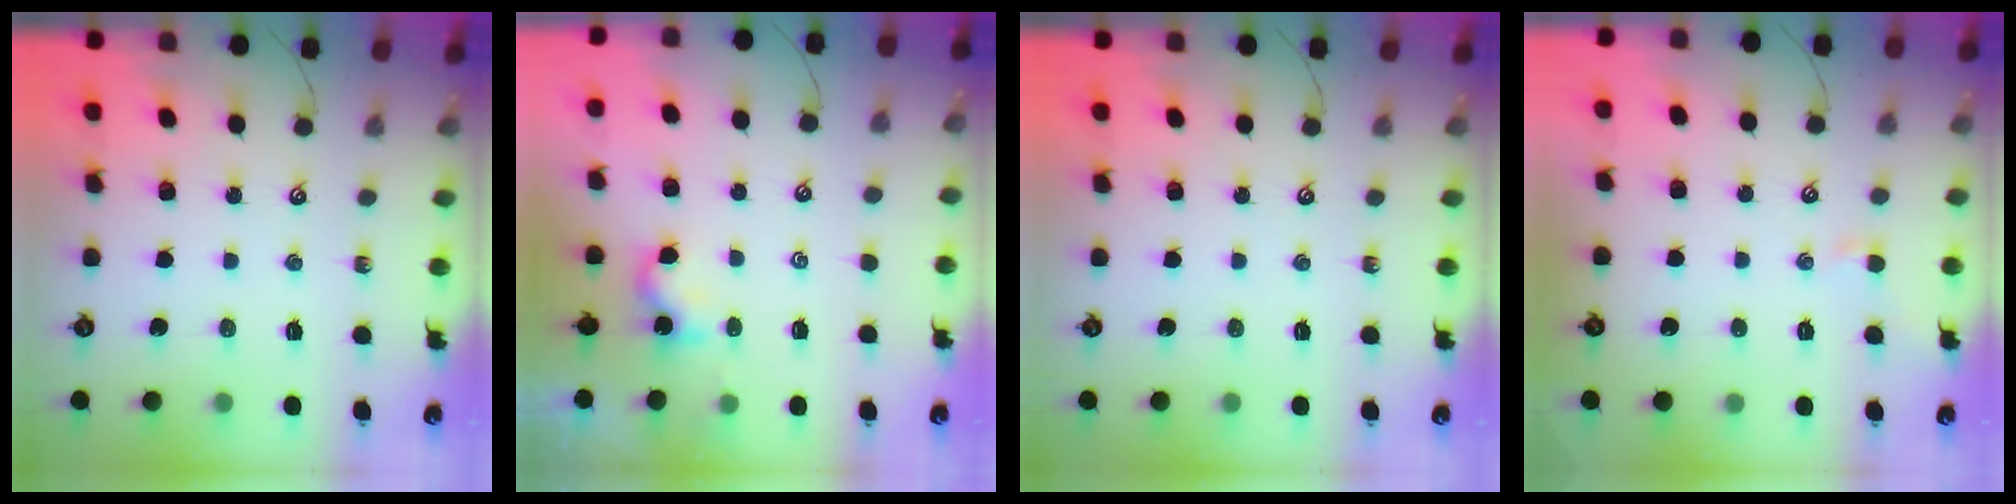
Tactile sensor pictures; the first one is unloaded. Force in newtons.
{"total": 1.2, "press": 1.1, "slide": 0.1}
{"total": 0.0}
{"total": 0.7, "press": 0.6, "slide": 0.5}